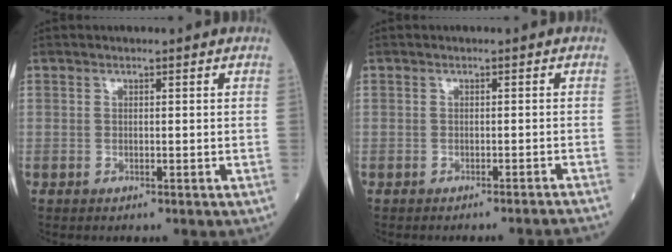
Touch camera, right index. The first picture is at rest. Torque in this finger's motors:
{"motor_torque": [-0.25, -0.23, 0.01, 0.00]}